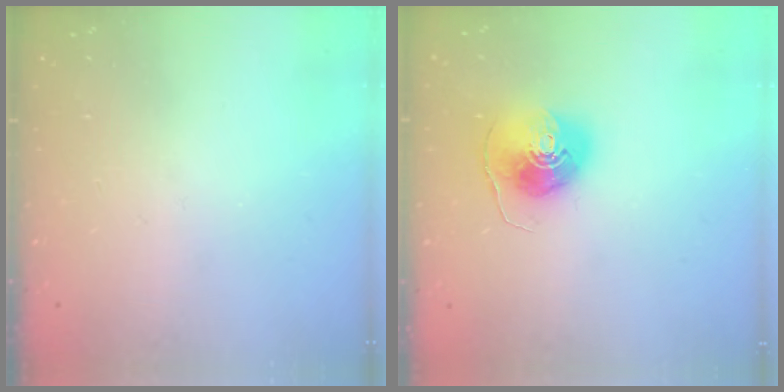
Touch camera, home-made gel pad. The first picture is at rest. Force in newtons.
{"total": 8.9, "press": 8.9, "slide": 0.8}